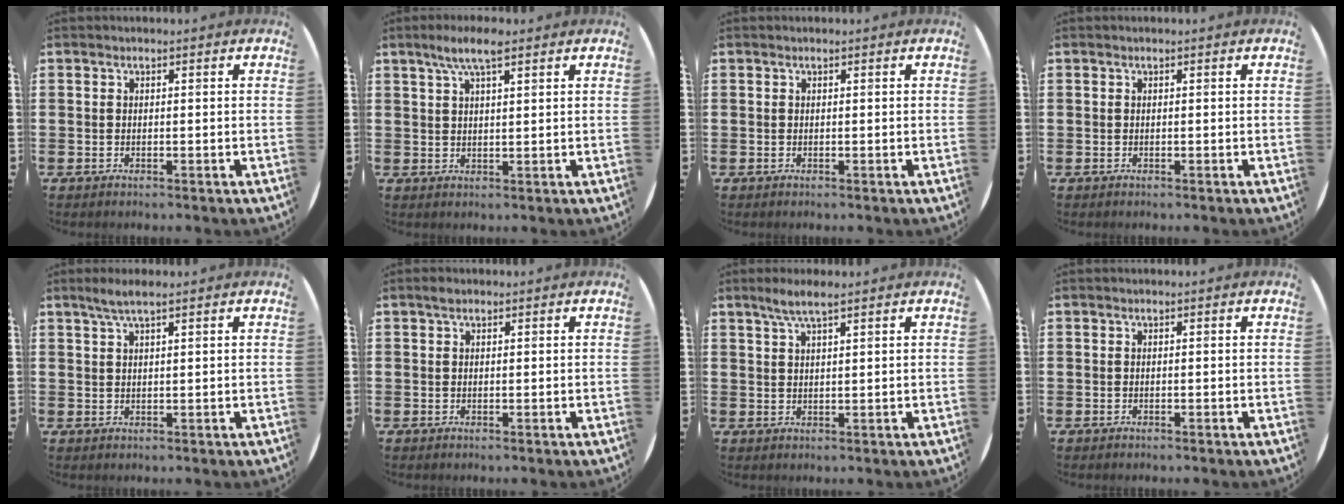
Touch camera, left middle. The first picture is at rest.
{"total": 4.9, "force": [3.3, 1.1, 3.4], "torque": [-0.066, 0.005, 0.056]}
{"total": 0.0}
{"total": 0.0}
{"total": 2.5, "force": [1.8, 0.1, 1.7], "torque": [-0.033, 0.004, 0.032]}
{"total": 0.9, "force": [0.6, 0.5, 0.4], "torque": [-0.002, 0.002, 0.009]}
{"total": 3.2, "force": [2.3, 0.4, 2.1], "torque": [-0.045, 0.004, 0.041]}
{"total": 0.0}